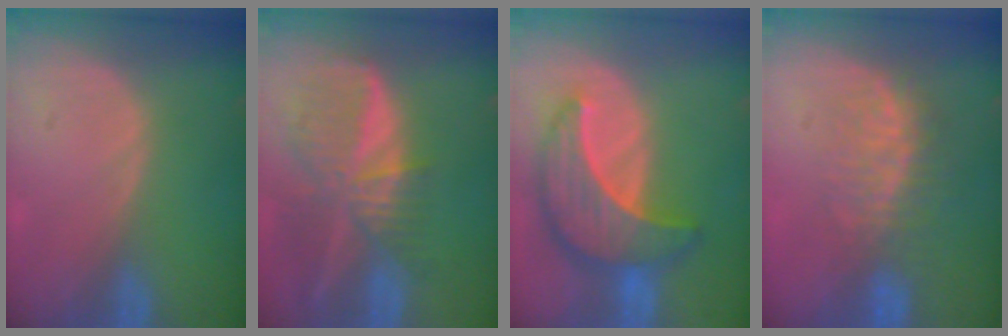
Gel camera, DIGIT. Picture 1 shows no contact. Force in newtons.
{"total": 9.5, "press": 8.2, "slide": 4.7}
{"total": 10.0, "press": 10.0, "slide": 0.8}
{"total": 7.5, "press": 7.0, "slide": 2.8}